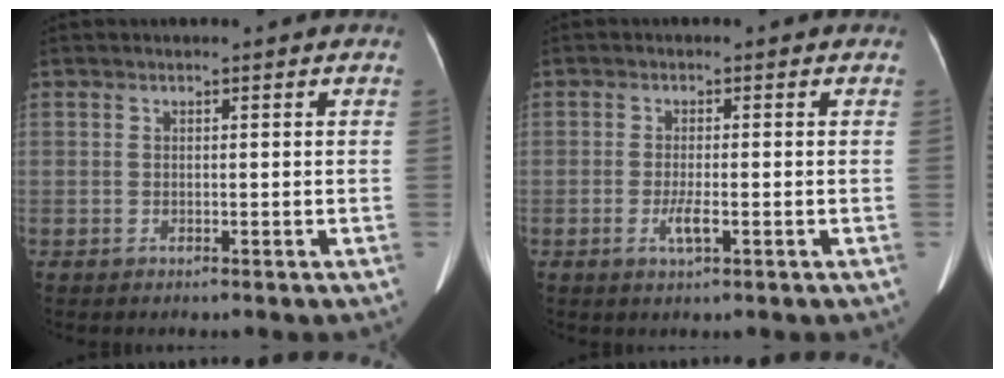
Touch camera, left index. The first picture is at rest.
{"total": 2.4, "force": [-0.8, 0.4, 2.2], "torque": [-0.044, -0.003, -0.016]}